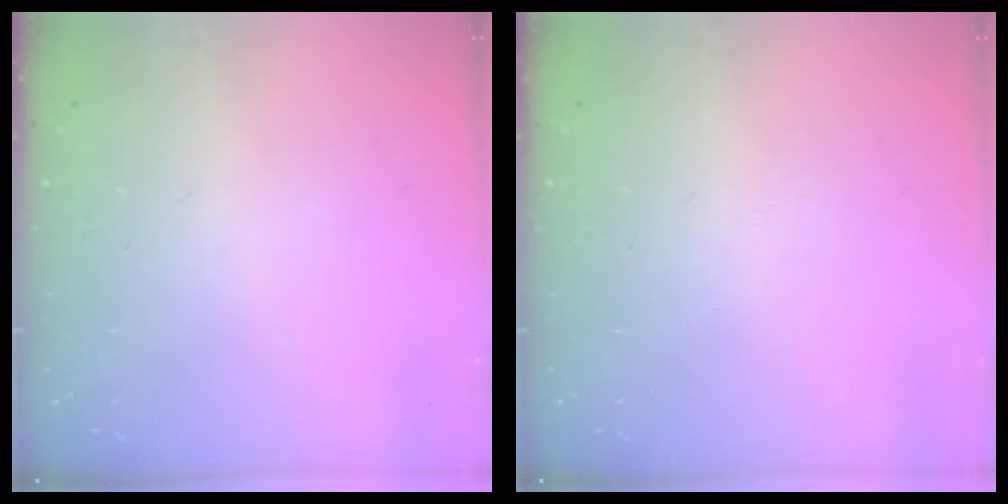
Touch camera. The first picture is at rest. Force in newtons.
{"total": 0.0}